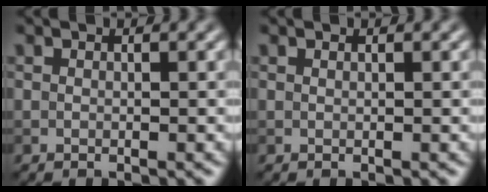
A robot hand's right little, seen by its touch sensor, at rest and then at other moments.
{"total": 0.0}